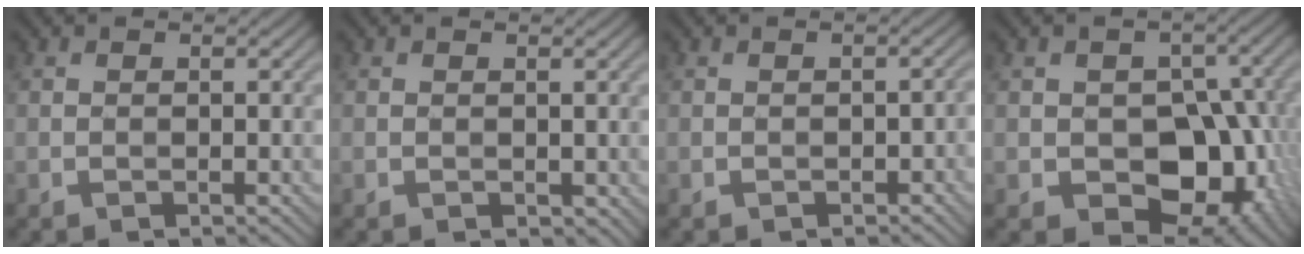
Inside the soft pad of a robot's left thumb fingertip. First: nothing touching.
{"total": 0.5, "force": [0.3, 0.4, 0.2], "torque": [-0.005, -0.002, 0.008]}
{"total": 1.0, "force": [-0.6, 0.6, 0.6], "torque": [-0.014, -0.004, -0.006]}
{"total": 11.8, "force": [-3.3, 8.3, 7.7], "torque": [-0.088, -0.009, -0.049]}